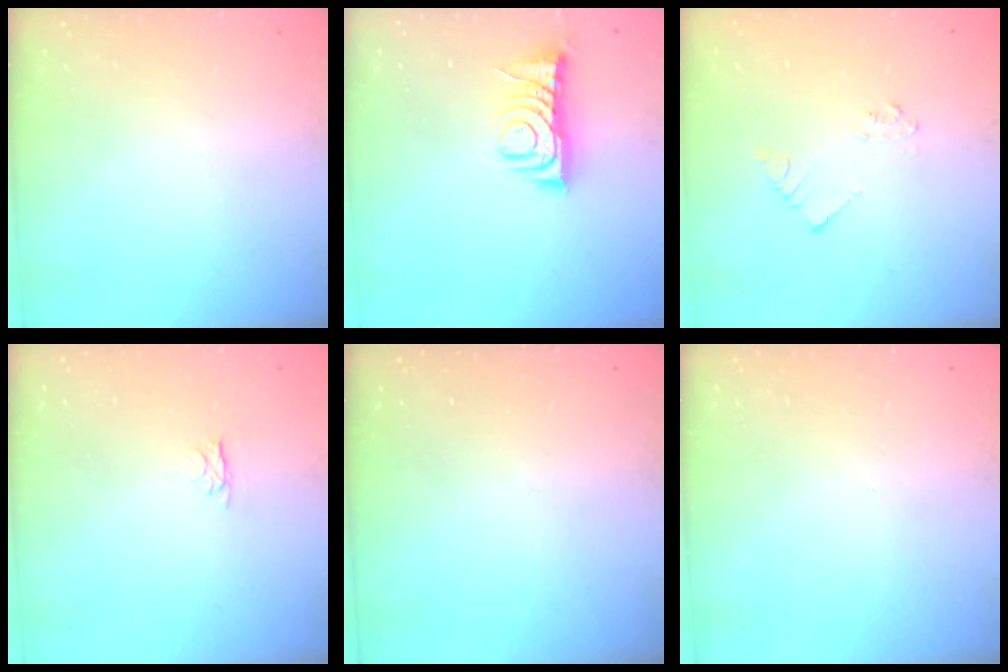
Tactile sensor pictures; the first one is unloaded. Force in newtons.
{"total": 8.0, "press": 7.9, "slide": 0.4}
{"total": 2.5, "press": 2.5, "slide": 0.2}
{"total": 2.8, "press": 2.7, "slide": 0.4}
{"total": 0.0}
{"total": 0.0}